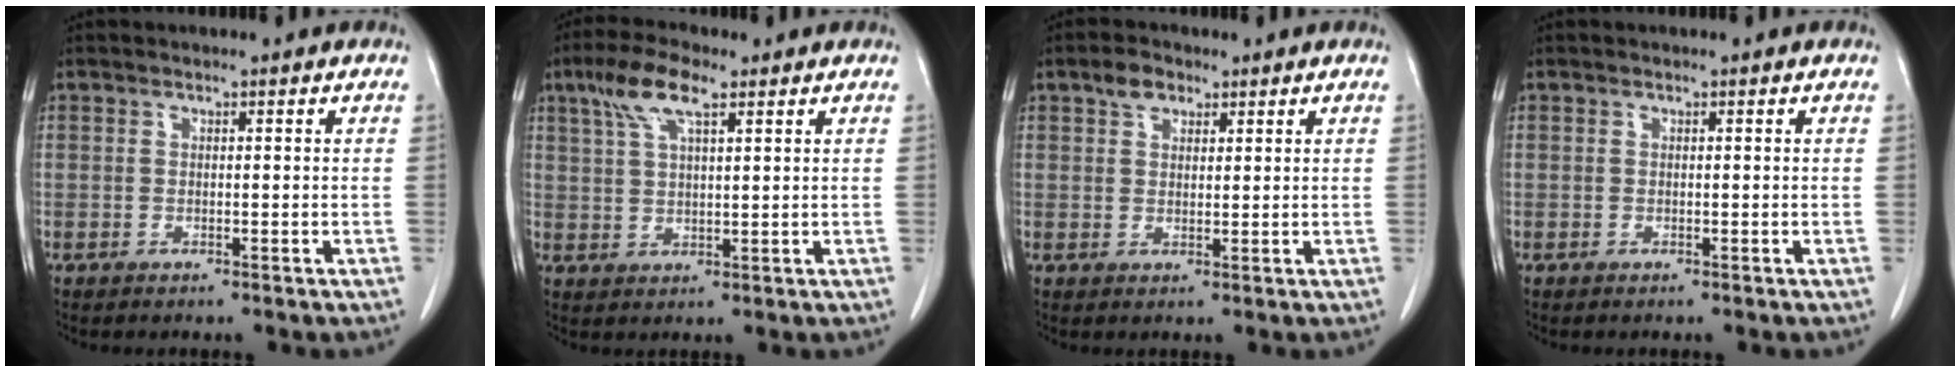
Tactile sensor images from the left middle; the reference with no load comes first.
{"total": 7.1, "force": [4.1, 1.8, 5.5], "torque": [-0.120, 0.017, 0.079]}
{"total": 3.1, "force": [1.9, 1.9, 1.4], "torque": [-0.030, 0.007, 0.035]}
{"total": 0.0}